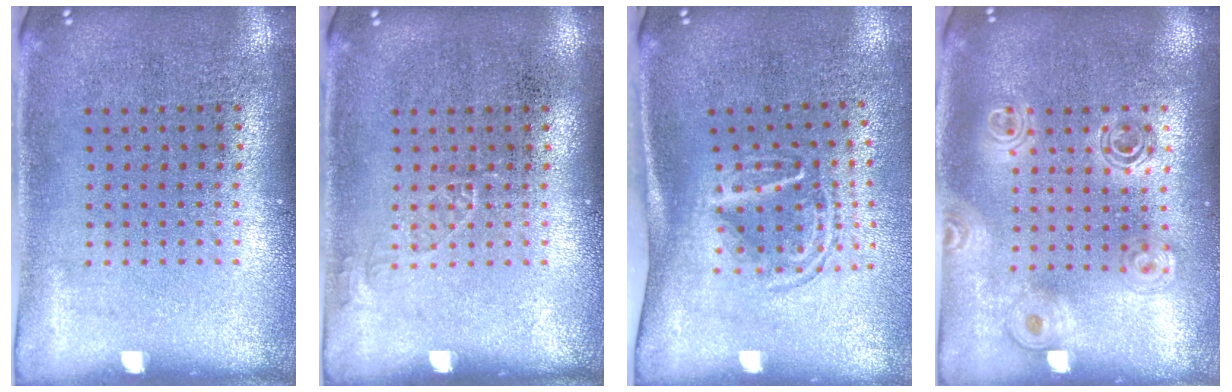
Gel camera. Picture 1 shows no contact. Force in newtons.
{"total": 0.7, "press": 0.7, "slide": 0.1}
{"total": 1.6, "press": 1.1, "slide": 1.2}
{"total": 1.5, "press": 1.4, "slide": 0.7}